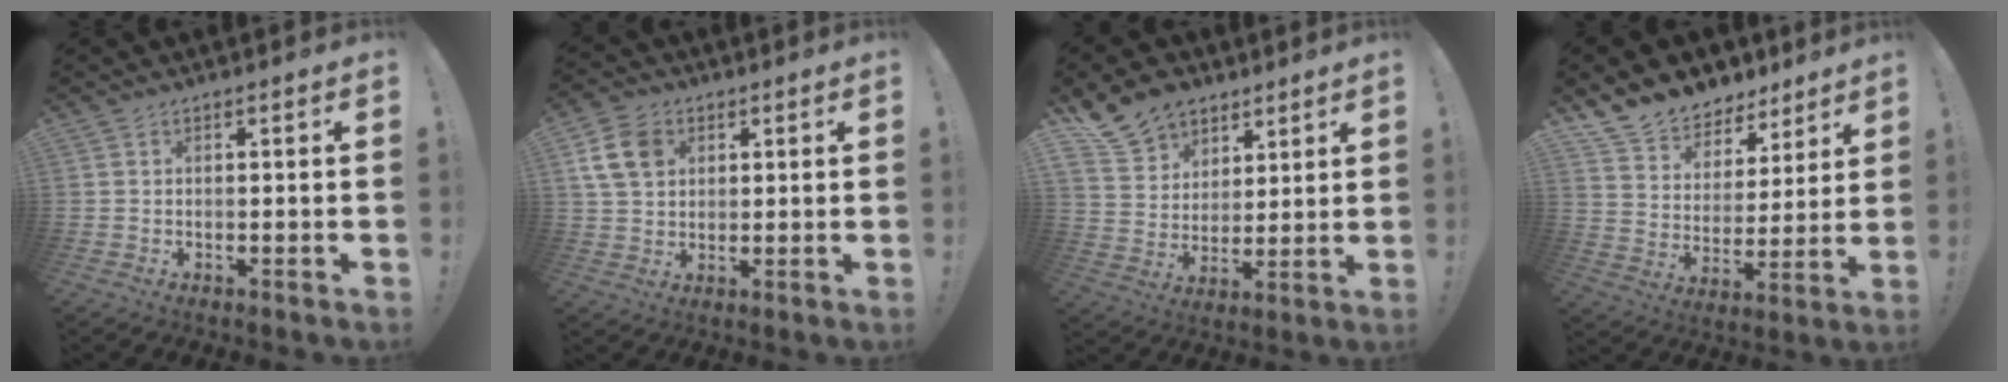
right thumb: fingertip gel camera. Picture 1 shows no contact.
{"total": 10.7, "force": [3.9, 8.0, 6.0], "torque": [-0.117, -0.002, 0.079]}
{"total": 13.7, "force": [9.6, 9.2, 3.3], "torque": [-0.060, -0.064, 0.190]}
{"total": 11.0, "force": [9.0, 6.1, 1.8], "torque": [-0.042, -0.076, 0.170]}